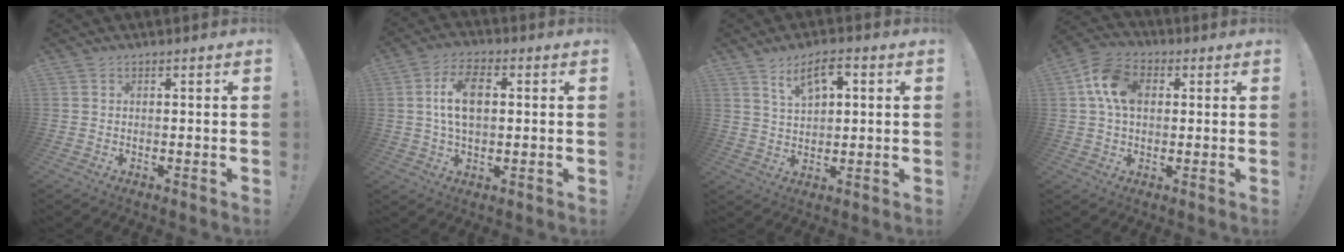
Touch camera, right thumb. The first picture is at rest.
{"total": 10.5, "force": [1.4, 6.0, 8.4], "torque": [-0.146, -0.002, 0.021]}
{"total": 8.2, "force": [4.0, 3.7, 6.1], "torque": [-0.091, -0.010, 0.069]}
{"total": 11.6, "force": [2.5, 8.1, 7.9], "torque": [-0.142, 0.018, 0.052]}